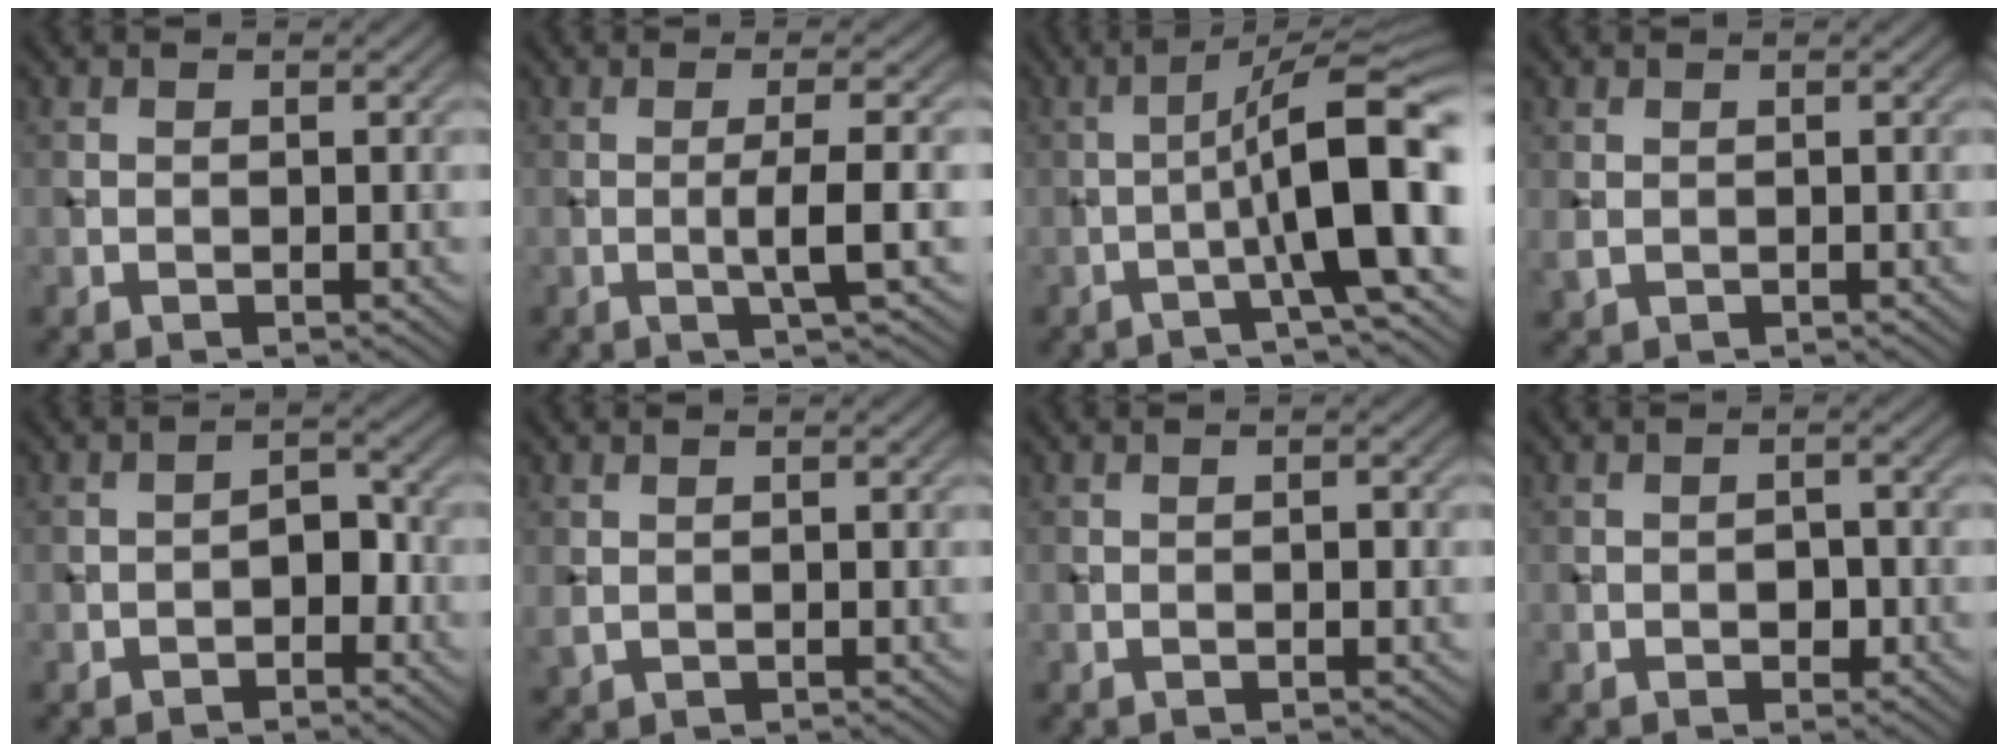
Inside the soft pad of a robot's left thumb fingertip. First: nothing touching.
{"total": 3.9, "force": [-0.6, 0.3, 3.8], "torque": [-0.064, 0.008, -0.022]}
{"total": 11.2, "force": [-2.6, 1.6, 10.8], "torque": [-0.149, 0.026, -0.051]}
{"total": 1.1, "force": [0.0, 1.0, 0.6], "torque": [-0.016, -0.005, 0.003]}
{"total": 2.8, "force": [-1.5, 1.6, 1.8], "torque": [-0.023, 0.012, -0.028]}
{"total": 1.1, "force": [0.0, 0.9, 0.6], "torque": [-0.018, -0.004, 0.004]}
{"total": 0.7, "force": [-0.3, 0.2, 0.6], "torque": [-0.009, 0.003, -0.005]}
{"total": 2.0, "force": [-0.8, 1.2, 1.5], "torque": [-0.022, 0.003, -0.015]}